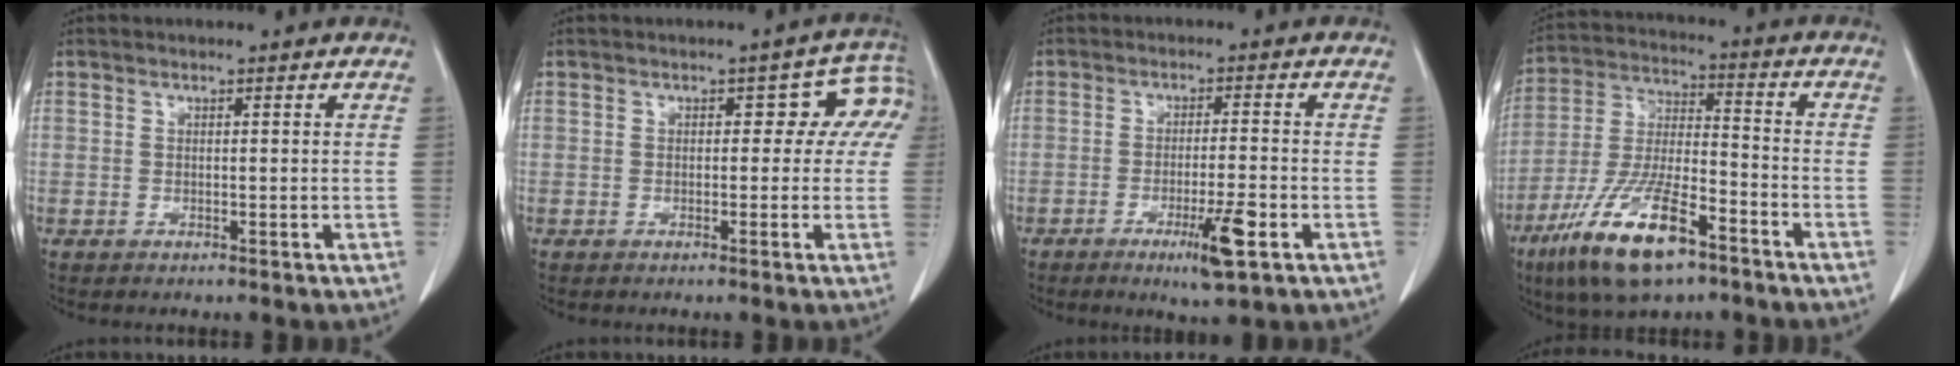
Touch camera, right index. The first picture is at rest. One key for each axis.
{"total": 4.8, "fx": 0.8, "fy": 3.2, "fz": 3.4, "tx": -0.016, "ty": 0.032, "tz": 0.000}
{"total": 6.6, "fx": -3.0, "fy": 0.4, "fz": 5.8, "tx": -0.096, "ty": -0.010, "tz": -0.046}
{"total": 15.7, "fx": -9.5, "fy": 4.1, "fz": 11.9, "tx": -0.247, "ty": -0.020, "tz": -0.173}